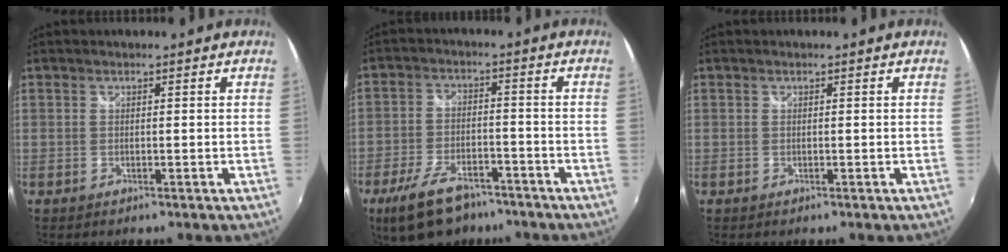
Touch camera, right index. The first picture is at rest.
{"total": 12.5, "force": [-8.8, 5.8, 6.8], "torque": [-0.153, -0.010, -0.148]}
{"total": 0.0}